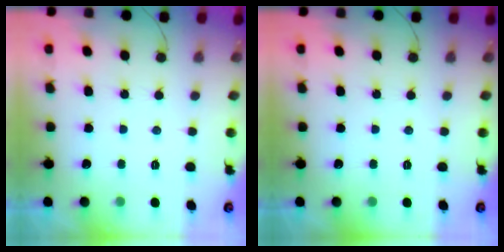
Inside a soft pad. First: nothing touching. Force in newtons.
{"total": 0.0}